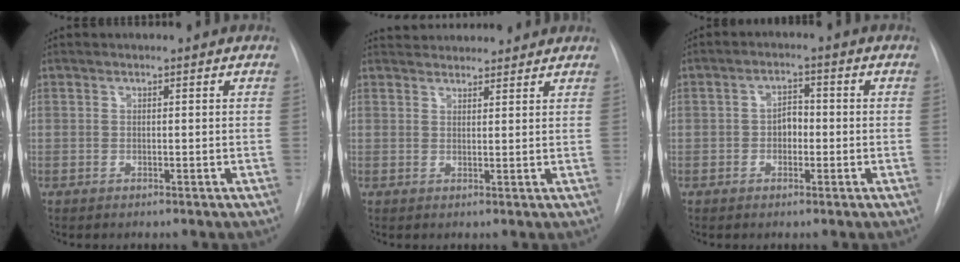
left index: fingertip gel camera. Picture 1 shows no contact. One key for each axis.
{"total": 7.5, "fx": 7.2, "fy": 1.7, "fz": 1.3, "tx": -0.014, "ty": 0.031, "tz": 0.094}
{"total": 3.0, "fx": -0.5, "fy": 2.0, "fz": 2.2, "tx": -0.034, "ty": 0.012, "tz": -0.010}